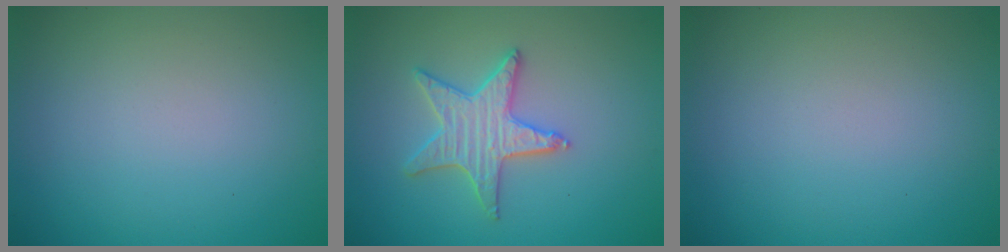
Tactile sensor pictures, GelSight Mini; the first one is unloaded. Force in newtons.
{"total": 3.5, "press": 3.4, "slide": 0.8}
{"total": 0.0}